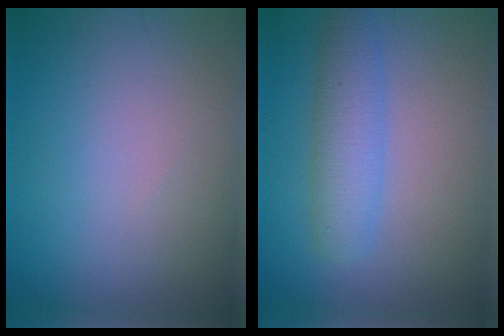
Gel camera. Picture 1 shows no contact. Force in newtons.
{"total": 3.7, "press": 3.7, "slide": 0.1}